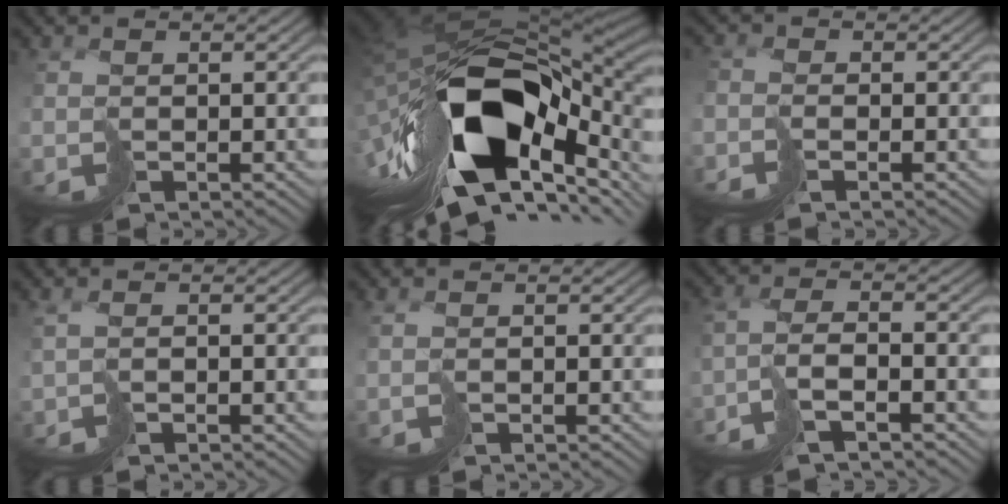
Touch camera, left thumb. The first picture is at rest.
{"total": 18.9, "force": [-5.4, 10.1, 15.1], "torque": [-0.289, -0.015, -0.078]}
{"total": 1.9, "force": [-1.8, 0.2, 0.4], "torque": [0.007, 0.010, -0.038]}
{"total": 1.2, "force": [-0.3, 0.1, 1.2], "torque": [-0.027, 0.002, -0.003]}
{"total": 0.9, "force": [-0.1, -0.1, 0.8], "torque": [-0.019, 0.003, 0.001]}
{"total": 4.1, "force": [-2.8, 0.0, 2.9], "torque": [-0.053, 0.014, -0.059]}